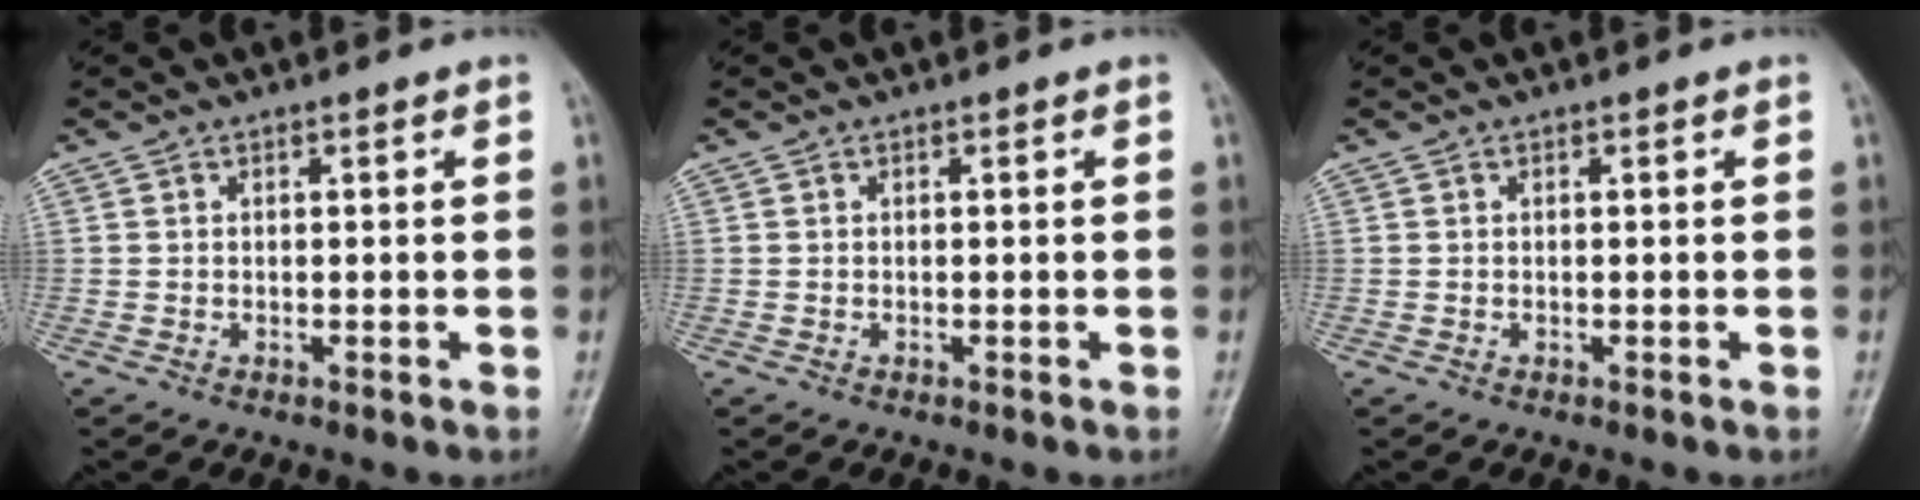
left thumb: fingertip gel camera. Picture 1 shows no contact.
{"total": 0.0}
{"total": 0.0}